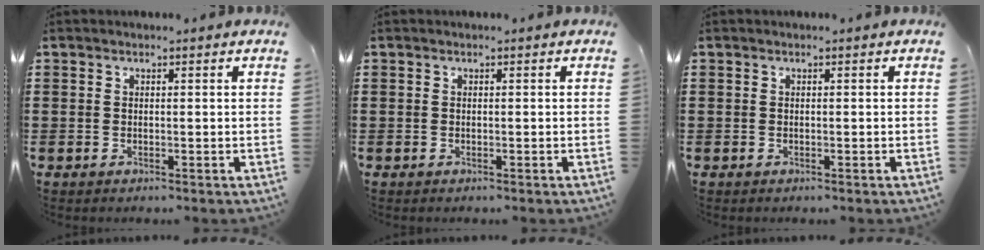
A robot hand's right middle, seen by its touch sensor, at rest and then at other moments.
{"total": 0.0}
{"total": 0.0}